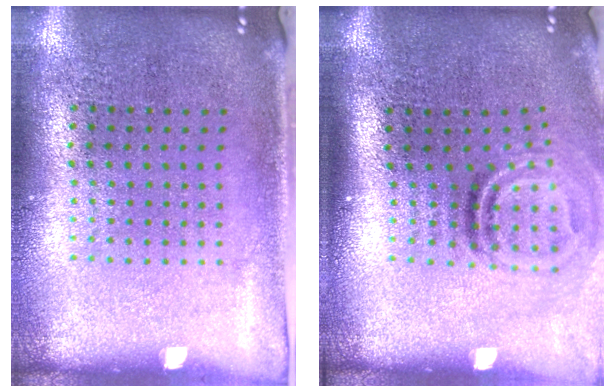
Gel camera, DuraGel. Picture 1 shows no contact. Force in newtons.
{"total": 1.9, "press": 1.1, "slide": 1.6}